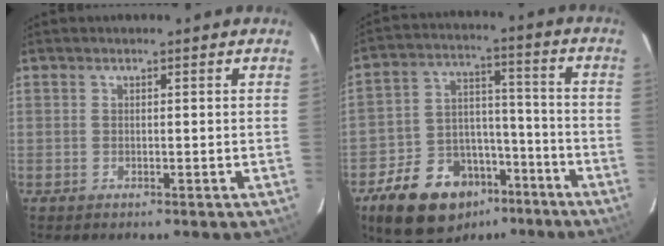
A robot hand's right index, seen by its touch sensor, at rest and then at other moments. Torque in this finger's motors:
{"motor_torque": [1.14, -0.98, 0.38, 0.01]}